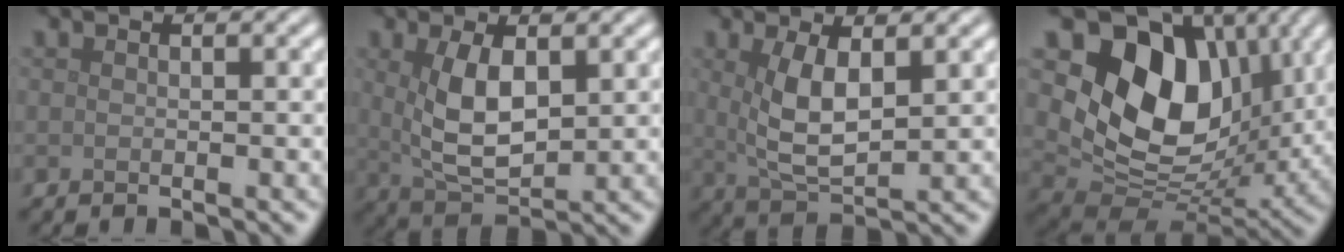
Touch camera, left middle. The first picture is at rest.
{"total": 5.4, "force": [1.1, 2.5, 4.7], "torque": [-0.100, -0.005, 0.029]}
{"total": 4.6, "force": [1.2, 1.6, 4.2], "torque": [-0.089, -0.006, 0.029]}
{"total": 12.7, "force": [4.1, 9.3, 7.7], "torque": [-0.135, -0.013, 0.075]}